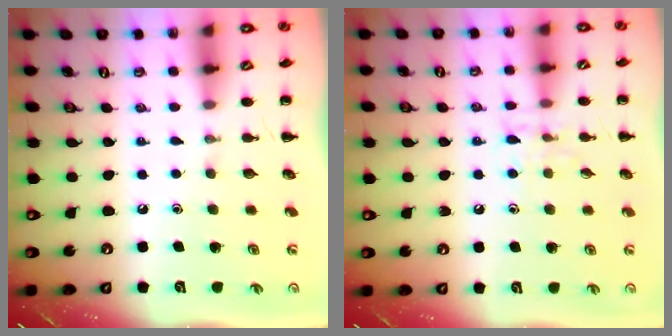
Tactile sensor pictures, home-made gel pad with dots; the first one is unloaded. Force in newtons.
{"total": 6.6, "press": 6.5, "slide": 1.0}